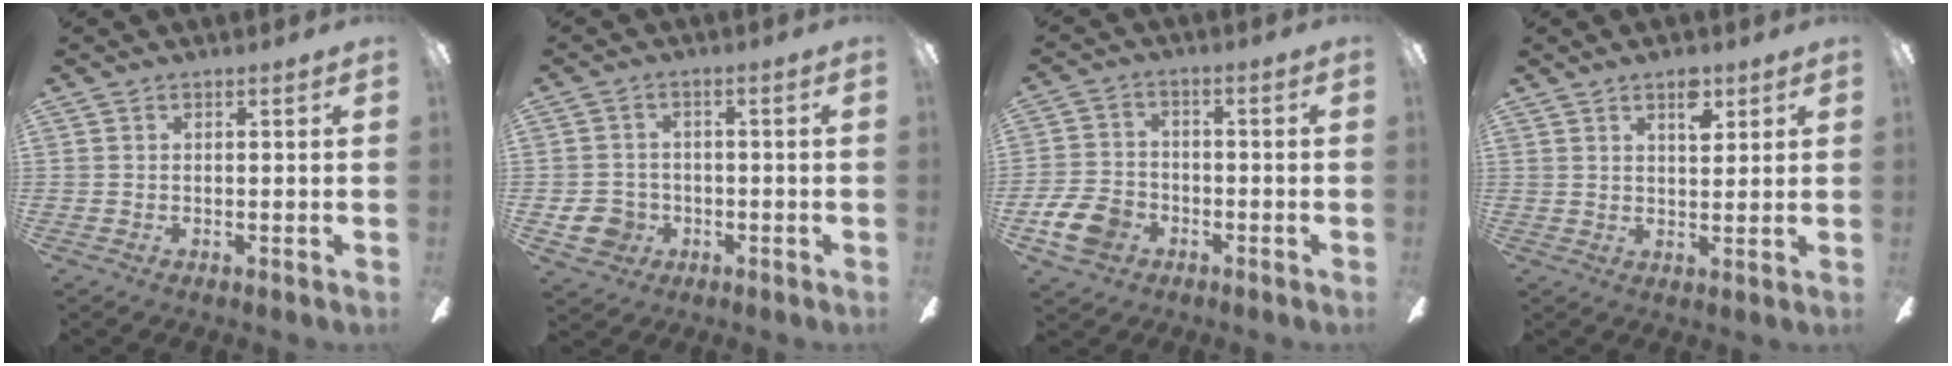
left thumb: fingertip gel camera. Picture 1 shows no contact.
{"total": 6.9, "force": [-2.2, 5.9, 2.7], "torque": [-0.074, 0.013, -0.042]}
{"total": 9.5, "force": [-4.6, 6.7, 4.9], "torque": [-0.117, 0.028, -0.084]}
{"total": 6.0, "force": [3.5, 2.7, 4.0], "torque": [-0.046, -0.012, 0.055]}